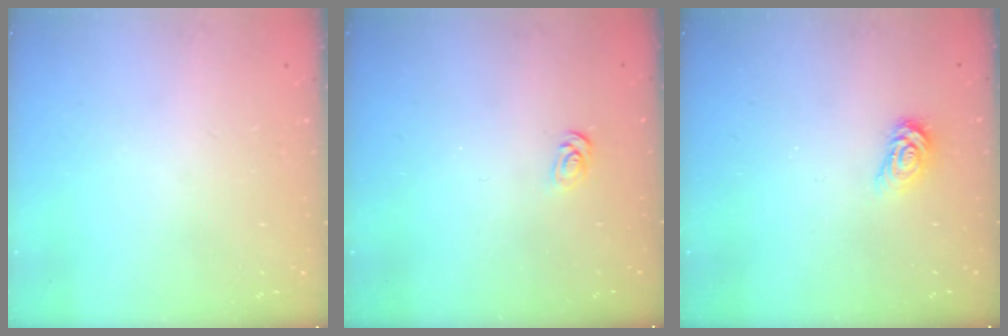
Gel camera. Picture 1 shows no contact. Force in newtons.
{"total": 2.1, "press": 2.1, "slide": 0.2}
{"total": 3.8, "press": 3.8, "slide": 0.4}